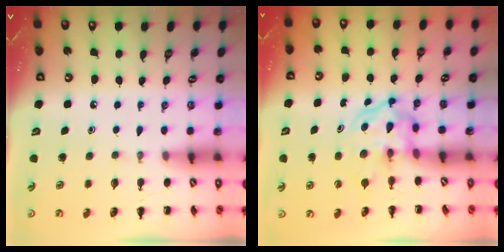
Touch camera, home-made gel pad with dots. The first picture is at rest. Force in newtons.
{"total": 3.8, "press": 3.8, "slide": 0.4}